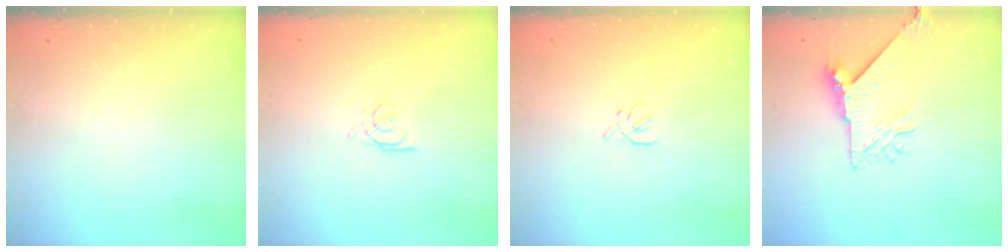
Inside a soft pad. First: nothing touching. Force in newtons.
{"total": 0.7, "press": 0.6, "slide": 0.3}
{"total": 1.6, "press": 1.5, "slide": 0.5}
{"total": 8.3, "press": 8.2, "slide": 0.8}